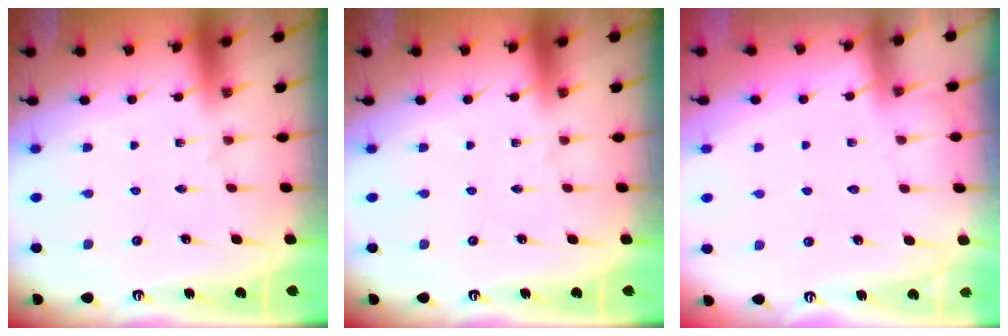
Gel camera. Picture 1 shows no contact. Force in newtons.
{"total": 0.0}
{"total": 2.9, "press": 2.8, "slide": 0.4}